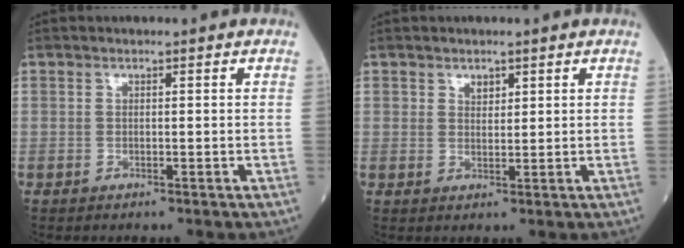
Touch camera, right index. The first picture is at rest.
{"total": 1.7, "force": [1.1, 1.0, 0.7], "torque": [-0.008, -0.001, 0.019]}